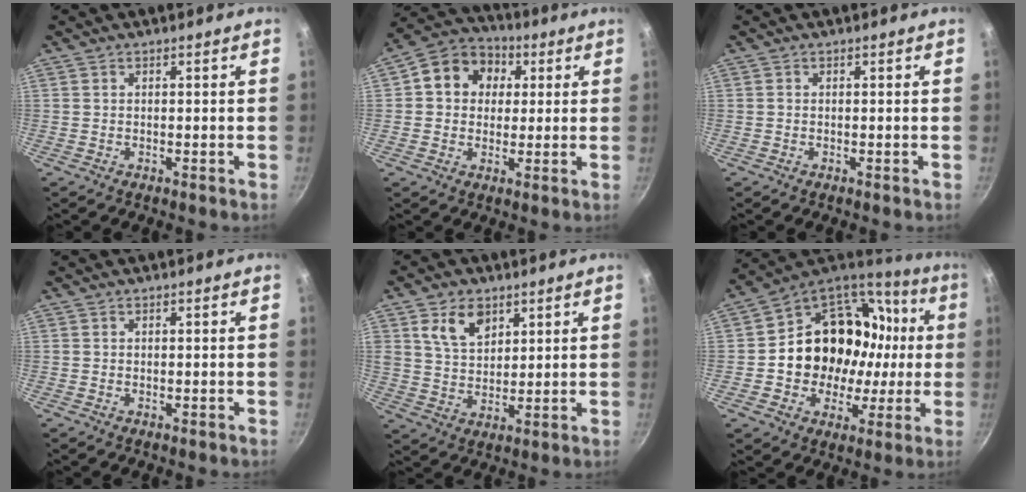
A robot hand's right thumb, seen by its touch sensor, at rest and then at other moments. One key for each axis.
{"total": 11.2, "fx": 2.7, "fy": 9.5, "fz": 5.3, "tx": -0.061, "ty": 0.014, "tz": 0.024}
{"total": 0.0}
{"total": 0.0}
{"total": 8.4, "fx": 4.1, "fy": 5.5, "fz": 4.9, "tx": -0.068, "ty": -0.020, "tz": 0.079}
{"total": 23.6, "fx": 1.7, "fy": 19.4, "fz": 13.4, "tx": -0.190, "ty": 0.044, "tz": 0.039}